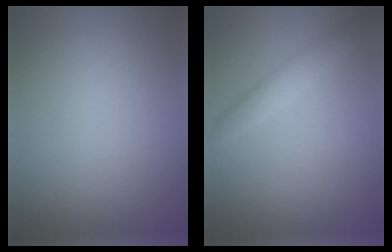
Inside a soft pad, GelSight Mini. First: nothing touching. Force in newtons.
{"total": 2.2, "press": 2.2, "slide": 0.1}